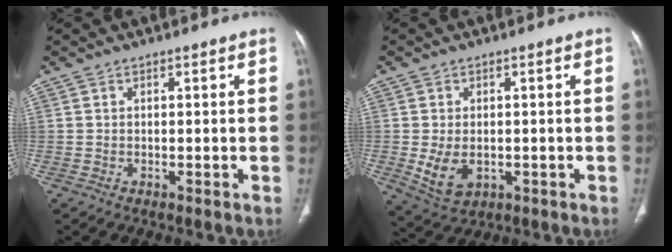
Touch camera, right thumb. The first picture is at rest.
{"total": 6.4, "force": [-1.0, 4.3, 4.6], "torque": [-0.082, -0.005, -0.002]}